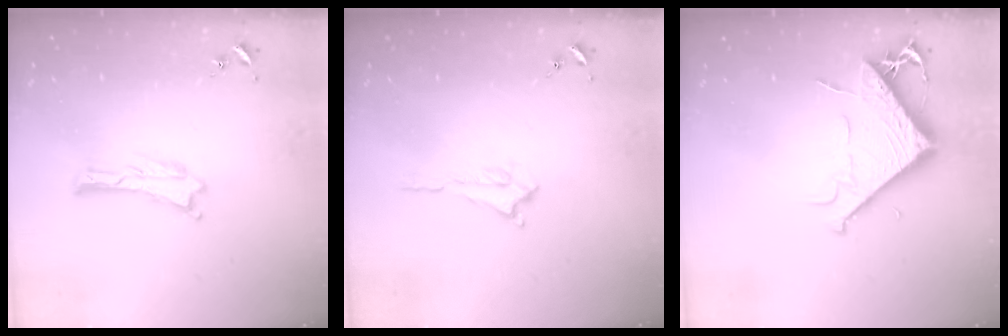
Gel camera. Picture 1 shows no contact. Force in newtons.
{"total": 0.7, "press": 0.7, "slide": 0.2}
{"total": 8.1, "press": 8.1, "slide": 1.1}